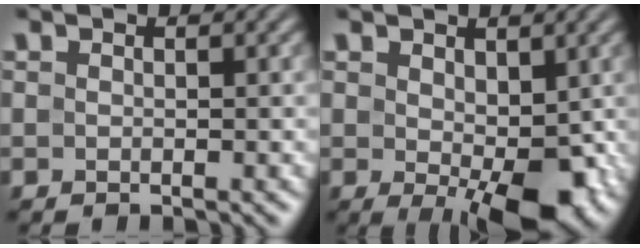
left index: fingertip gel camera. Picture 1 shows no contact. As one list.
[{"total": 7.6, "force": [-0.8, 3.8, 6.5], "torque": [-0.096, -0.013, -0.006]}]